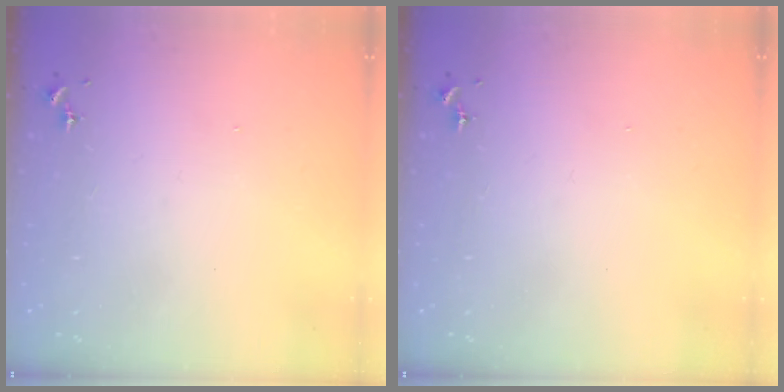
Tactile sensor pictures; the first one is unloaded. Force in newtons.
{"total": 0.0}